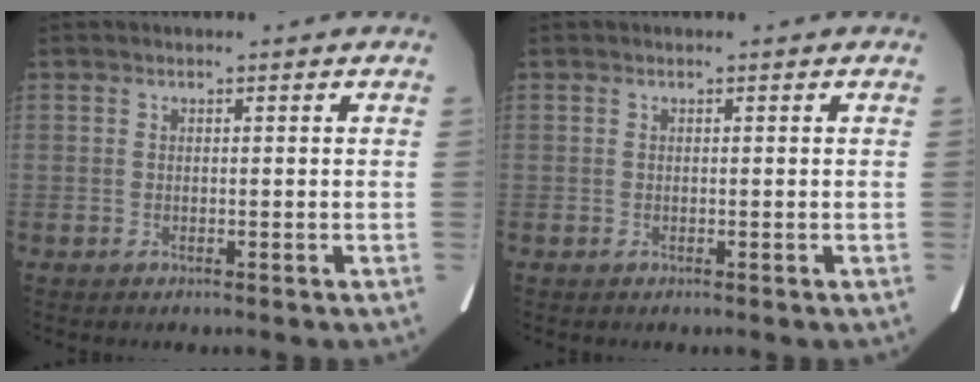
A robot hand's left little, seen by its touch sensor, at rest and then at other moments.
{"total": 0.0}